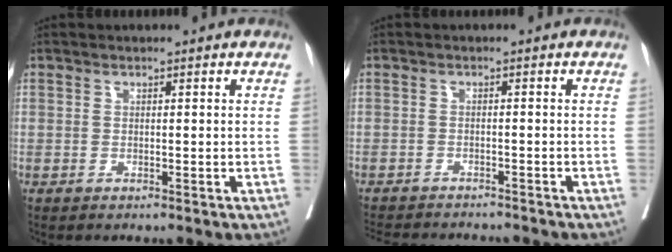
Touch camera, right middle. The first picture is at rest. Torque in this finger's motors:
{"motor_torque": [0.96, -1.18, 0.12, 0.03]}